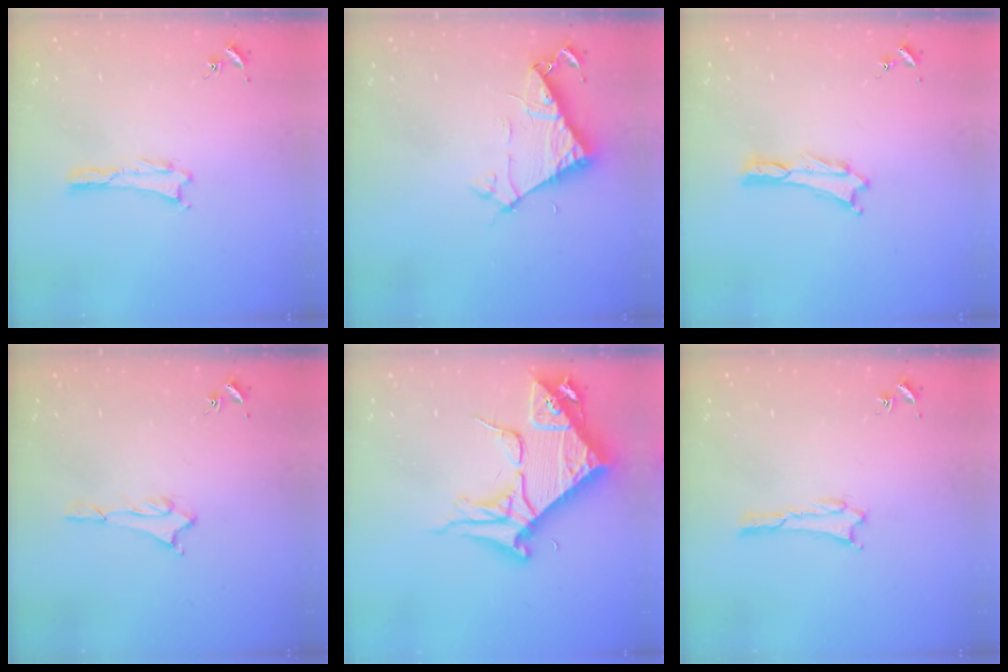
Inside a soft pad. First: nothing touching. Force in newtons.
{"total": 6.5, "press": 6.5, "slide": 0.5}
{"total": 0.0}
{"total": 1.6, "press": 1.6, "slide": 0.2}
{"total": 10.4, "press": 10.3, "slide": 1.2}
{"total": 0.9, "press": 0.8, "slide": 0.1}